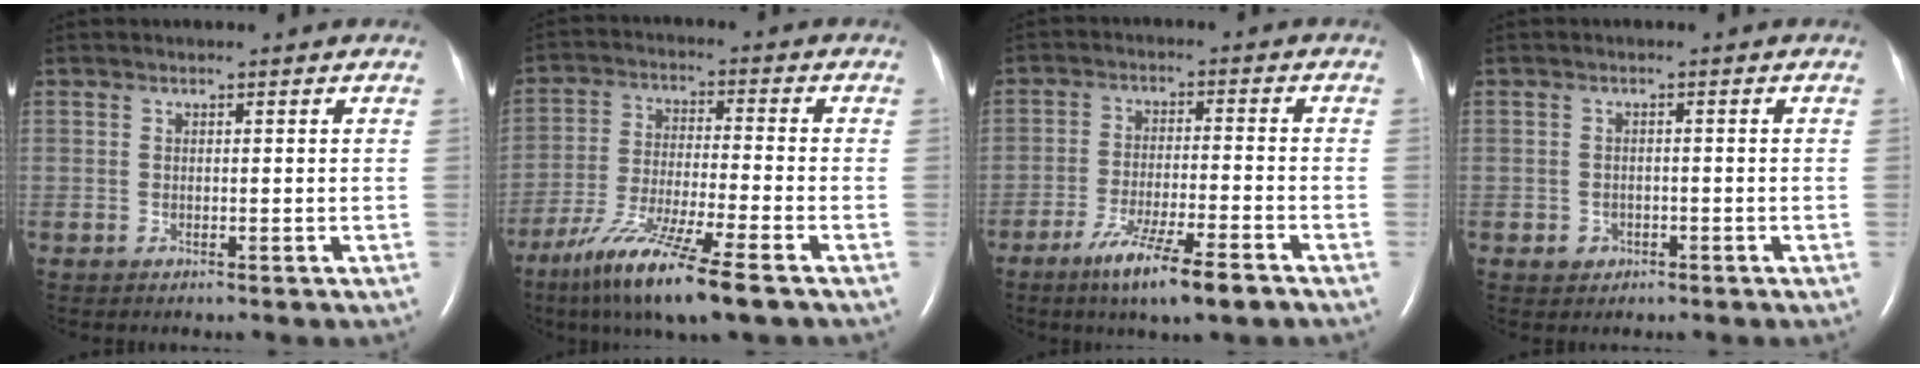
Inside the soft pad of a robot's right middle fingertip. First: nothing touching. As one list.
[{"total": 13.1, "force": [-8.6, 0.3, 9.9], "torque": [-0.196, -0.041, -0.156]}, {"total": 9.8, "force": [-6.3, 0.4, 7.4], "torque": [-0.137, -0.022, -0.106]}, {"total": 1.7, "force": [-0.8, 1.5, 0.3], "torque": [-0.004, 0.007, -0.009]}]